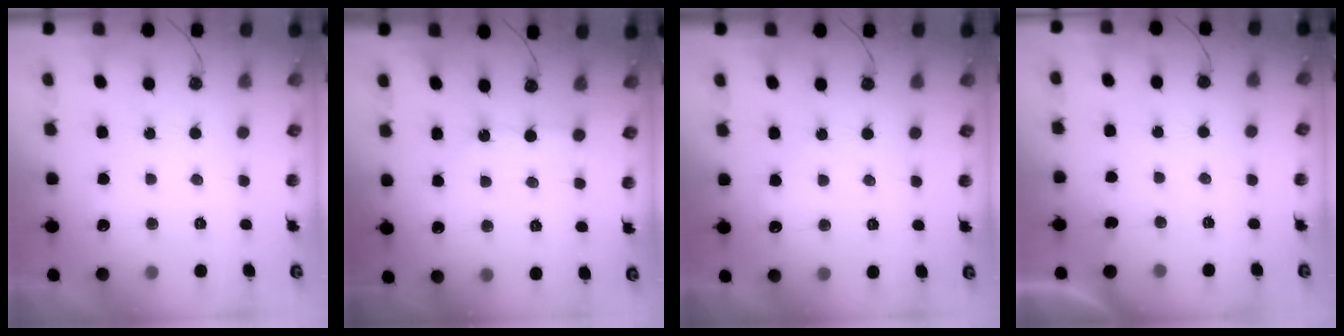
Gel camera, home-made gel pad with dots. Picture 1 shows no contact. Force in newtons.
{"total": 2.2, "press": 2.2, "slide": 0.3}
{"total": 3.0, "press": 3.0, "slide": 0.4}
{"total": 0.7, "press": 0.7, "slide": 0.1}